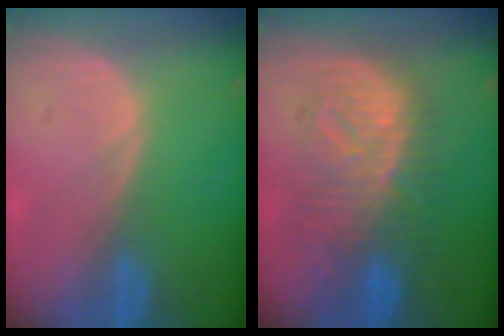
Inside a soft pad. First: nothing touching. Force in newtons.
{"total": 9.0, "press": 9.0, "slide": 0.3}